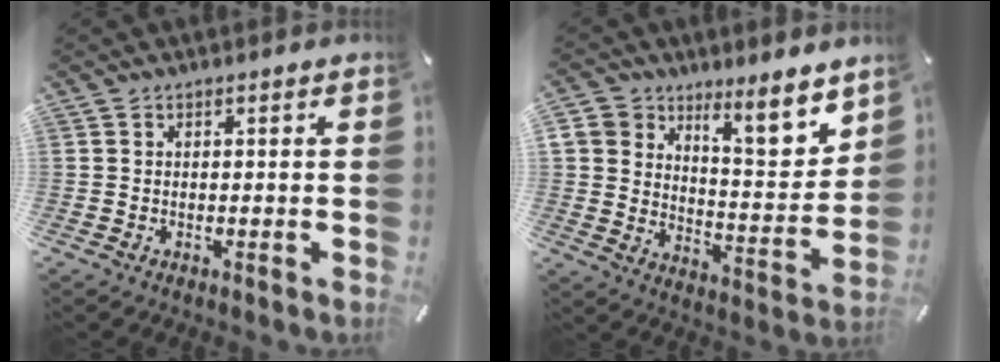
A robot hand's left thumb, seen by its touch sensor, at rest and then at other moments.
{"total": 11.3, "force": [8.7, 5.0, 5.2], "torque": [-0.070, -0.074, 0.156]}